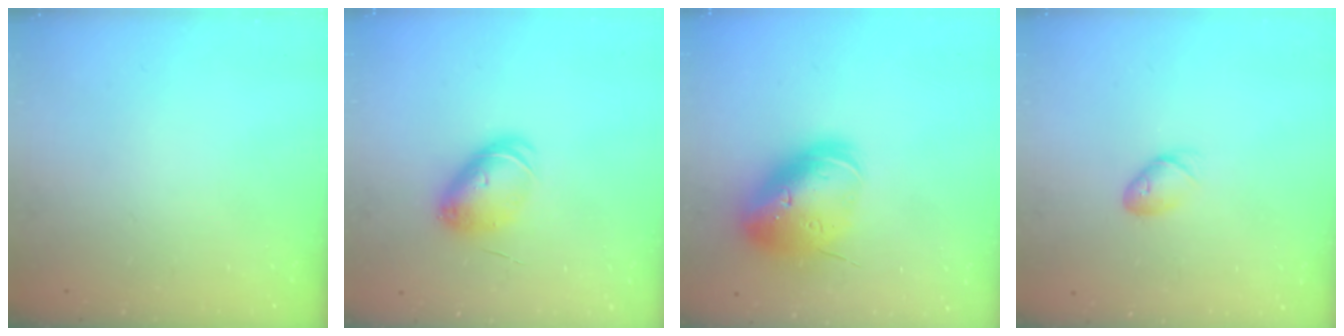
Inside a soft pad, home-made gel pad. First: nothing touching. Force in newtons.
{"total": 8.0, "press": 7.9, "slide": 0.7}
{"total": 21.6, "press": 21.3, "slide": 3.4}
{"total": 6.6, "press": 6.5, "slide": 1.1}